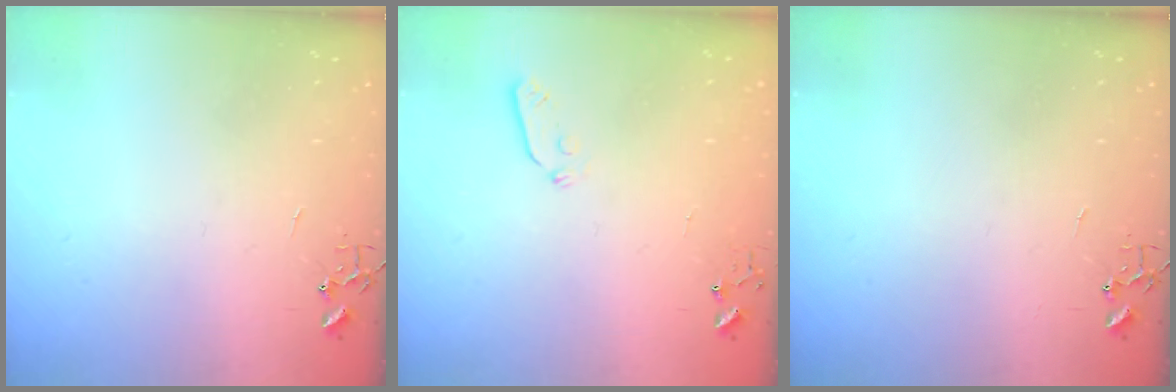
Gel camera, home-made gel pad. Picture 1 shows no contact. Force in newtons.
{"total": 3.5, "press": 3.3, "slide": 1.0}
{"total": 0.0}